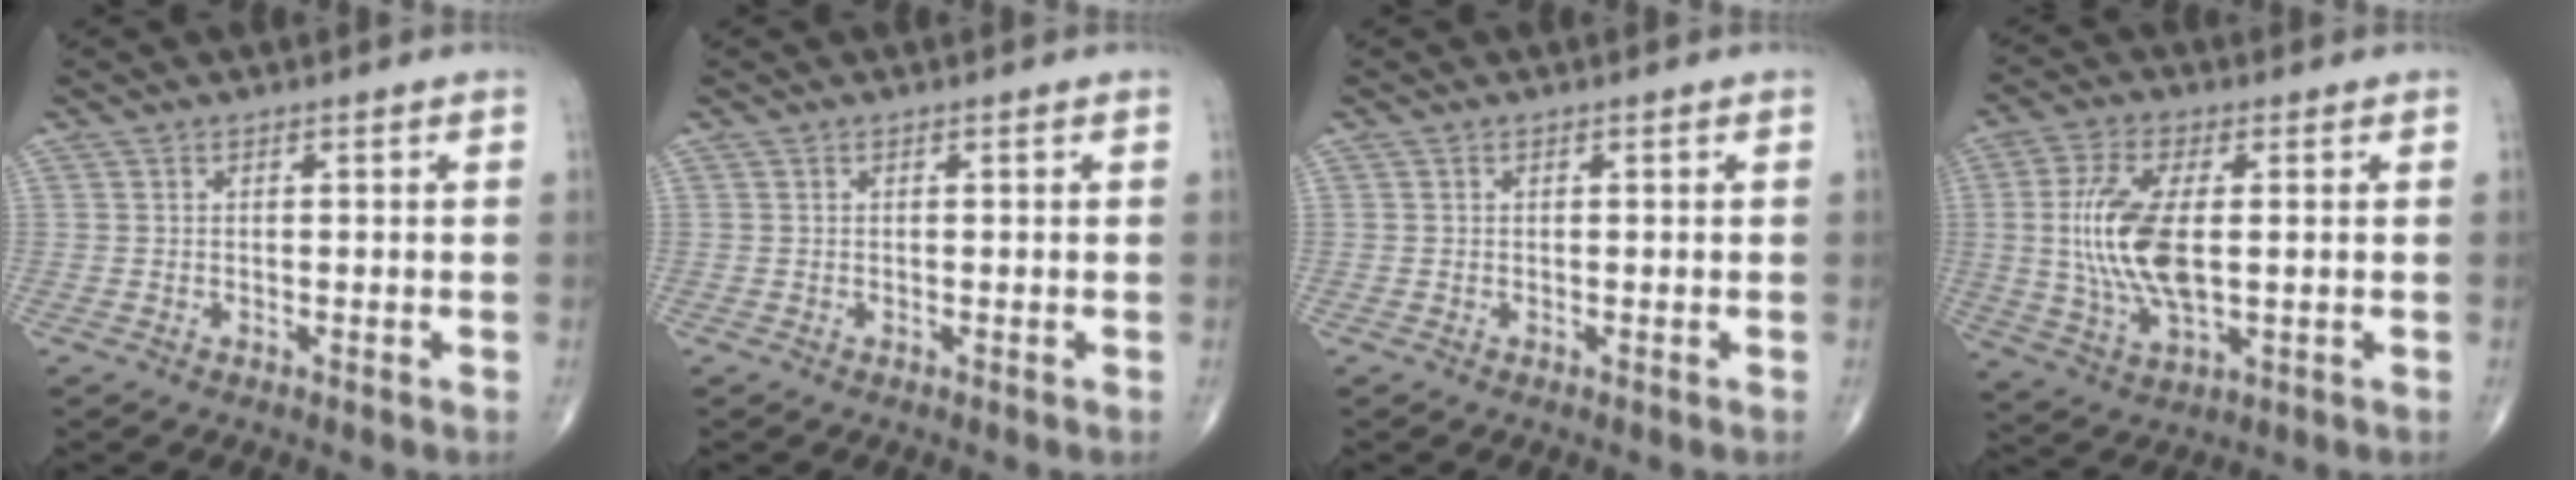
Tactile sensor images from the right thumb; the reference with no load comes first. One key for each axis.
{"total": 0.0}
{"total": 0.0}
{"total": 14.0, "fx": 0.7, "fy": 6.3, "fz": 12.5, "tx": -0.263, "ty": -0.008, "tz": 0.018}